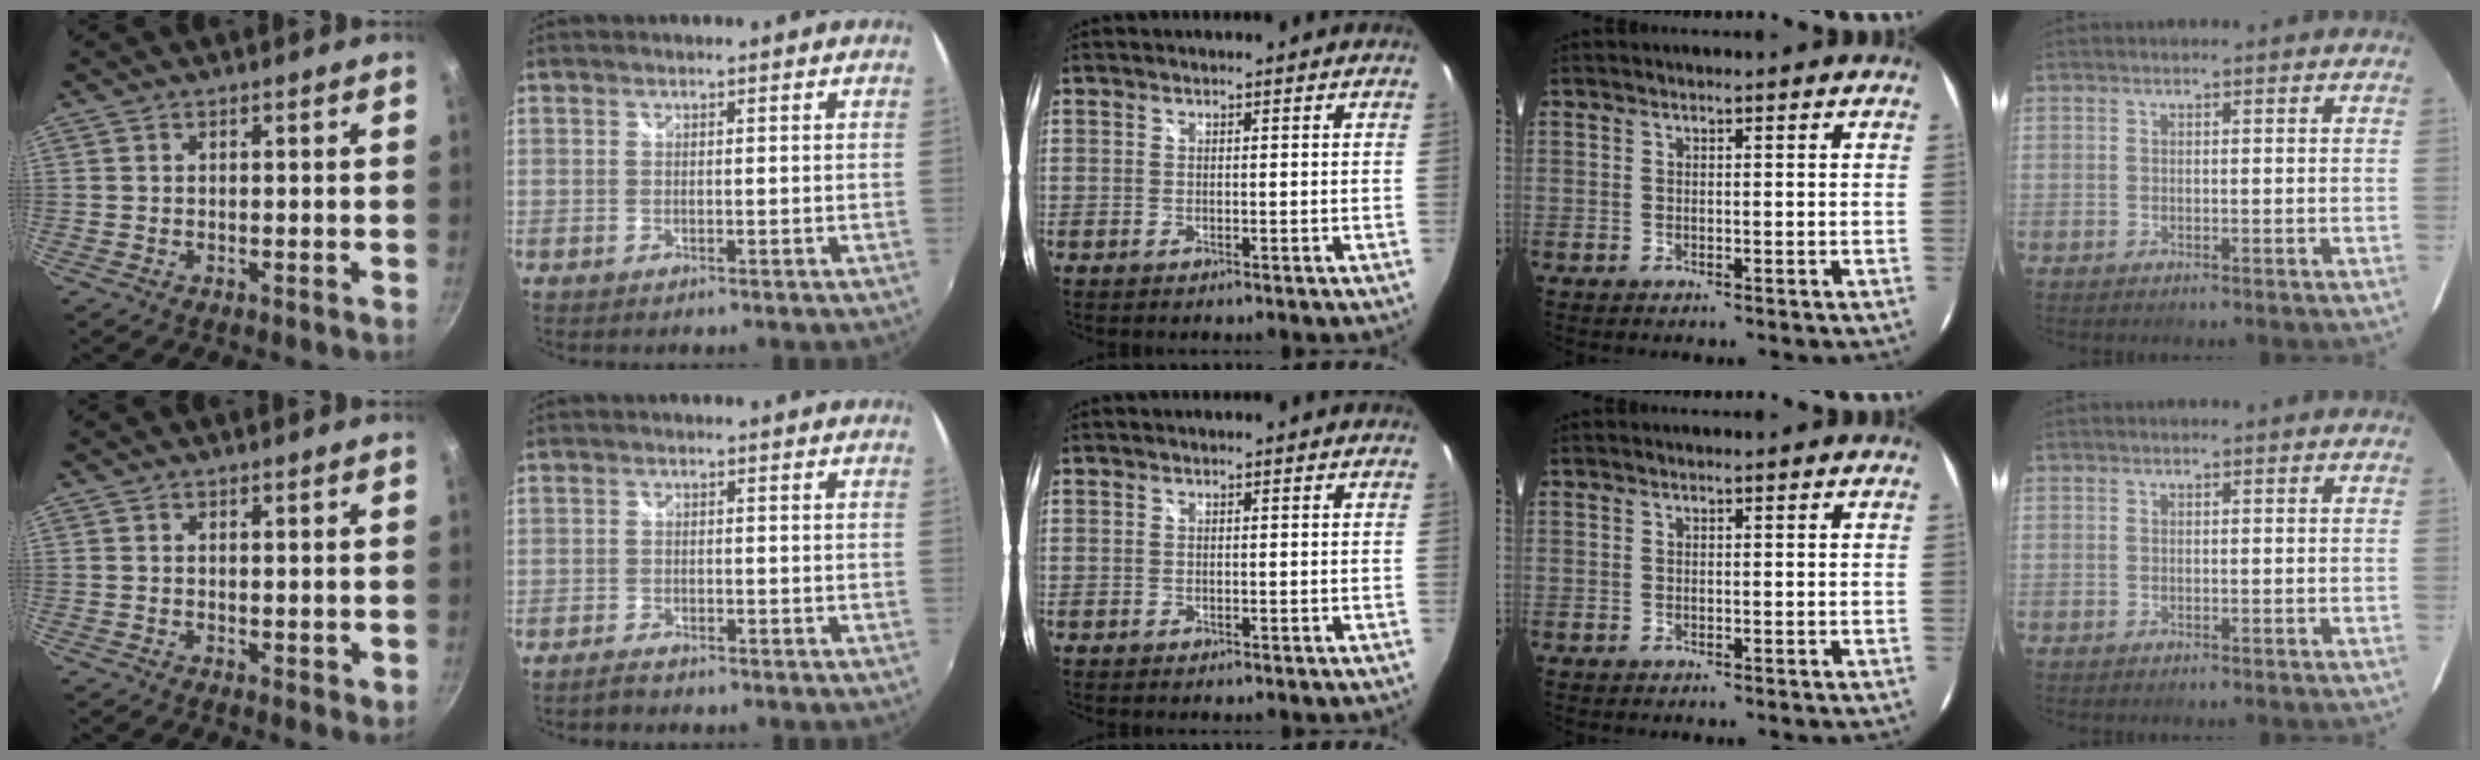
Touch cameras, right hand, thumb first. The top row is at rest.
{"thumb": {"total": 1.7, "force": [0.9, 0.8, 1.2], "torque": [-0.012, -0.012, 0.010]}, "index": {"total": 2.4, "force": [-2.1, 0.8, 0.7], "torque": [-0.025, -0.004, -0.040]}}